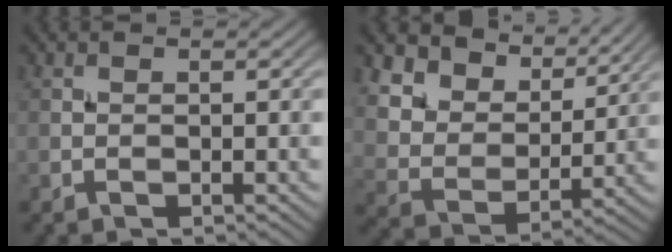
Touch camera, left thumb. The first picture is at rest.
{"total": 11.4, "force": [7.9, 6.4, 5.2], "torque": [-0.146, -0.015, 0.158]}